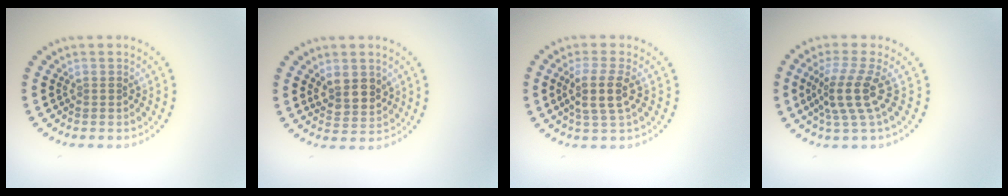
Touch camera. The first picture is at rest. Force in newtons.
{"total": 2.8, "press": 2.6, "slide": 1.1}
{"total": 3.0, "press": 2.6, "slide": 1.4}
{"total": 3.8, "press": 2.7, "slide": 2.7}